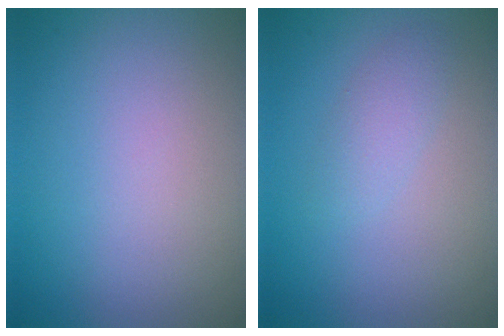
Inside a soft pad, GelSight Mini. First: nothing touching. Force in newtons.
{"total": 1.6, "press": 1.6, "slide": 0.1}